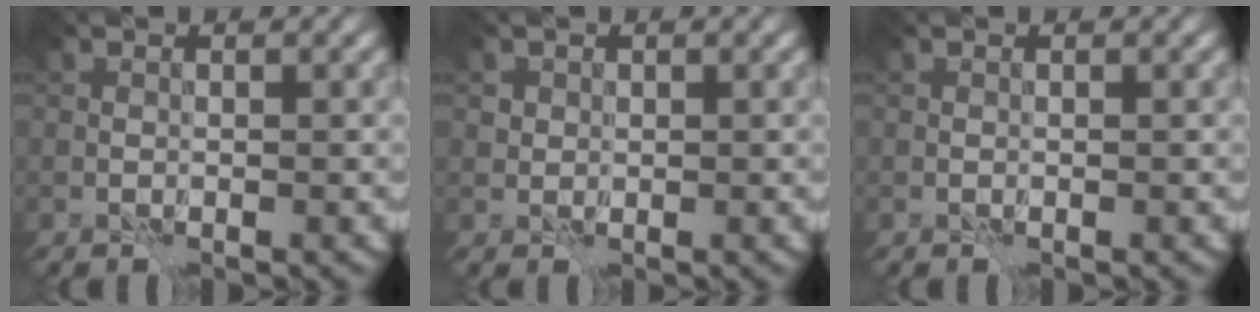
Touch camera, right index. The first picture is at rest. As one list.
[{"total": 1.0, "force": [0.2, 1.0, -0.1], "torque": [0.008, 0.000, 0.002]}, {"total": 0.0}]